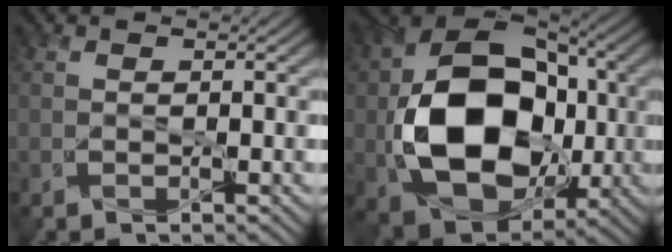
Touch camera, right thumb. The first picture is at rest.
{"total": 15.8, "force": [-1.8, 11.5, 10.7], "torque": [-0.194, -0.012, -0.030]}